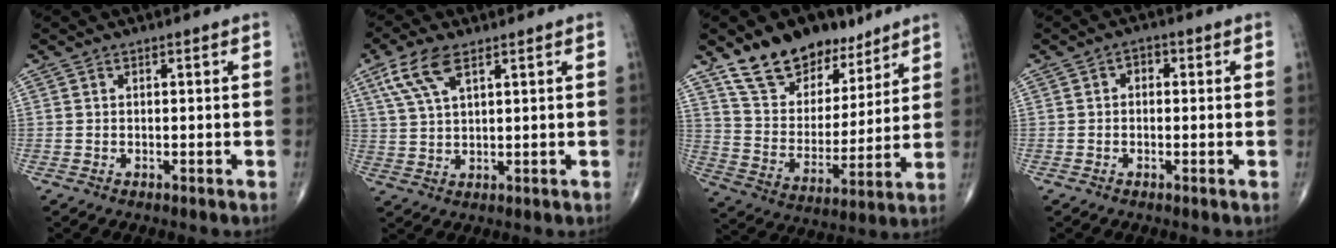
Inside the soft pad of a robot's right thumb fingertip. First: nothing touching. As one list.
[{"total": 7.6, "force": [4.0, 3.0, 5.7], "torque": [-0.123, -0.002, 0.083]}, {"total": 17.2, "force": [12.1, 9.8, 7.3], "torque": [-0.075, -0.062, 0.219]}, {"total": 2.1, "force": [0.3, 1.5, 1.4], "torque": [-0.004, 0.008, -0.005]}]